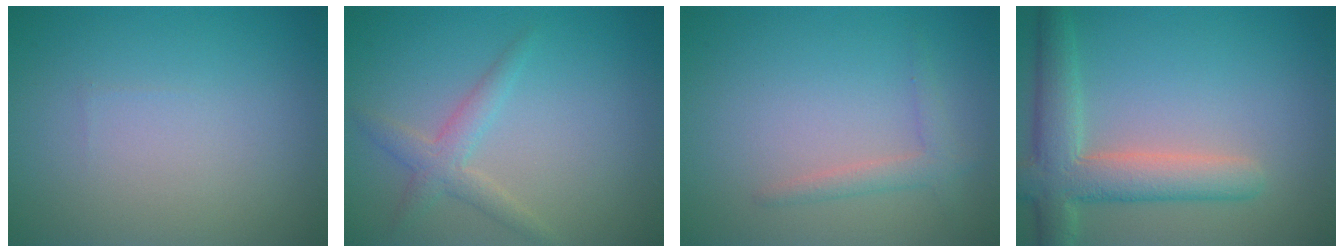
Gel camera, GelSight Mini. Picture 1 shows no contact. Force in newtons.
{"total": 2.4, "press": 2.4, "slide": 0.1}
{"total": 1.6, "press": 1.6, "slide": 0.0}
{"total": 5.6, "press": 5.6, "slide": 0.5}